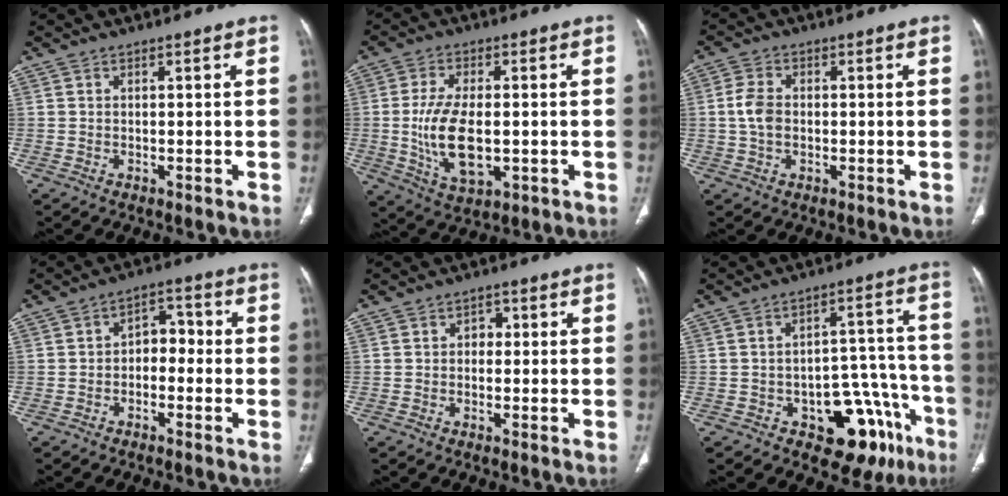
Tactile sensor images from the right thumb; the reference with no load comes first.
{"total": 12.1, "force": [-1.3, 6.1, 10.4], "torque": [-0.198, -0.008, -0.014]}
{"total": 5.0, "force": [-0.1, 3.4, 3.7], "torque": [-0.080, 0.010, -0.006]}
{"total": 5.4, "force": [-1.1, 3.8, 3.7], "torque": [-0.031, 0.032, -0.029]}
{"total": 2.1, "force": [0.0, 1.7, 1.2], "torque": [-0.003, 0.007, -0.007]}
{"total": 15.8, "force": [-8.4, 8.8, 10.2], "torque": [-0.076, 0.077, -0.105]}